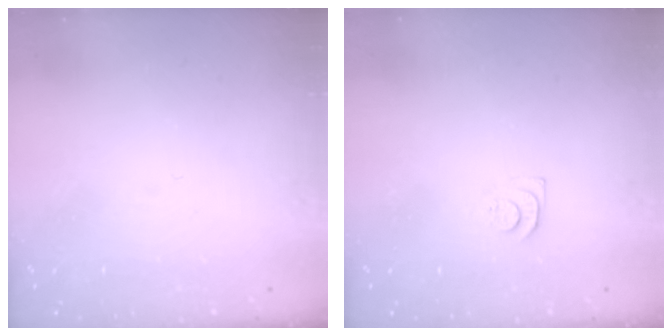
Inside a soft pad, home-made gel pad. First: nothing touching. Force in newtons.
{"total": 3.3, "press": 3.2, "slide": 0.5}